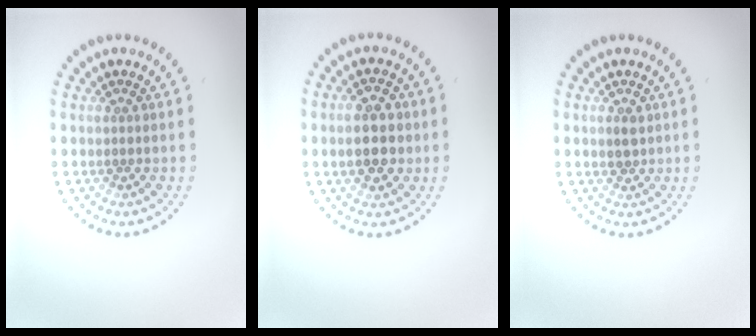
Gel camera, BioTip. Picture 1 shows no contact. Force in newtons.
{"total": 4.5, "press": 4.5, "slide": 0.0}
{"total": 1.3, "press": 1.3, "slide": 0.4}